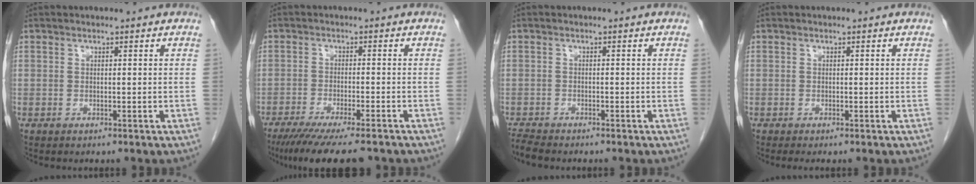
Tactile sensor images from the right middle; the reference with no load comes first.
{"total": 12.4, "force": [-10.2, 1.4, 7.0], "torque": [-0.102, -0.027, -0.155]}
{"total": 2.8, "force": [-2.7, 0.2, 0.9], "torque": [-0.022, -0.012, -0.047]}
{"total": 0.8, "force": [-0.6, 0.0, 0.5], "torque": [-0.008, -0.002, -0.008]}